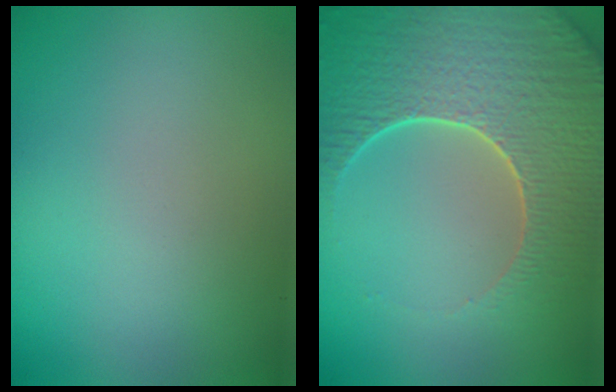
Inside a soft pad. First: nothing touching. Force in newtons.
{"total": 8.0, "press": 6.2, "slide": 5.2}